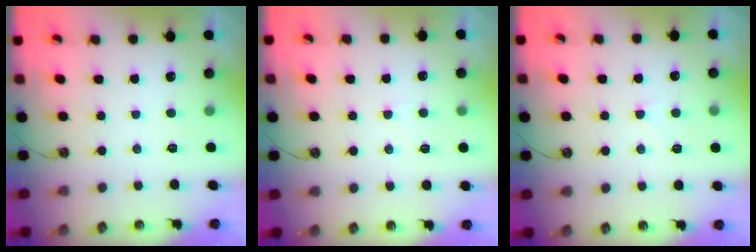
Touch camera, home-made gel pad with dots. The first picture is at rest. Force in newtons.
{"total": 3.0, "press": 3.0, "slide": 0.4}
{"total": 4.7, "press": 4.7, "slide": 0.7}